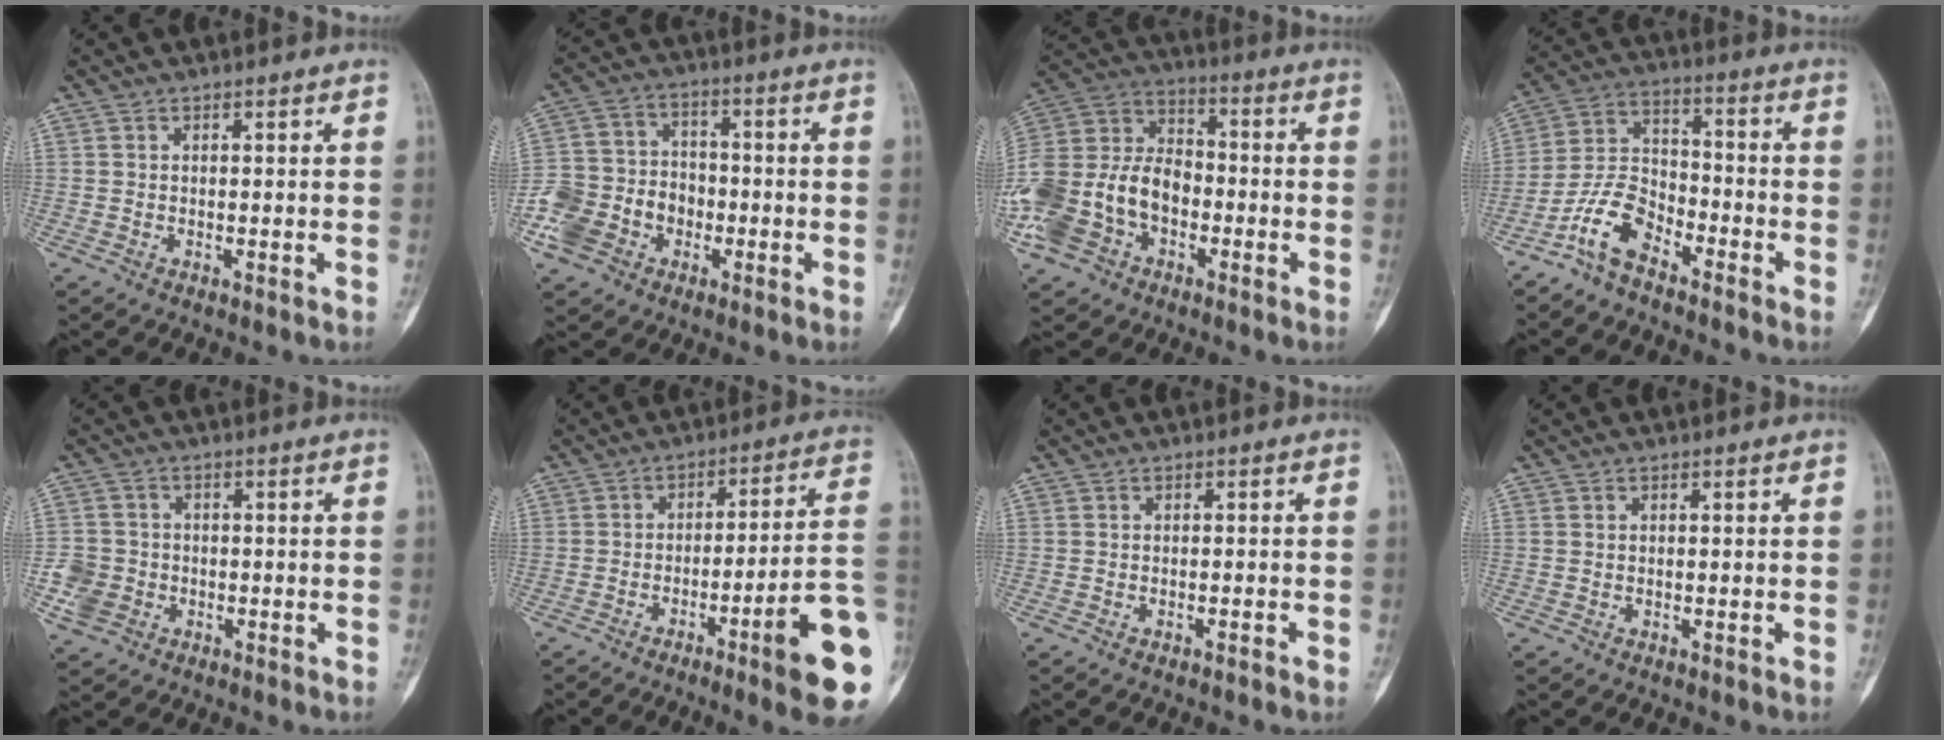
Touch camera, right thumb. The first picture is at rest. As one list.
[{"total": 12.1, "force": [-4.7, 10.0, 5.0], "torque": [-0.070, 0.040, -0.086]}, {"total": 21.0, "force": [-6.8, 15.3, 12.6], "torque": [-0.277, 0.059, -0.128]}, {"total": 9.4, "force": [-6.5, 4.5, 5.2], "torque": [-0.107, 0.054, -0.137]}, {"total": 5.2, "force": [-1.8, 4.6, 1.6], "torque": [-0.019, 0.013, -0.032]}, {"total": 16.6, "force": [-6.1, 1.3, 15.4], "torque": [-0.166, 0.028, -0.087]}, {"total": 1.0, "force": [-0.6, 0.0, 0.7], "torque": [-0.019, 0.006, -0.008]}, {"total": 0.0}]